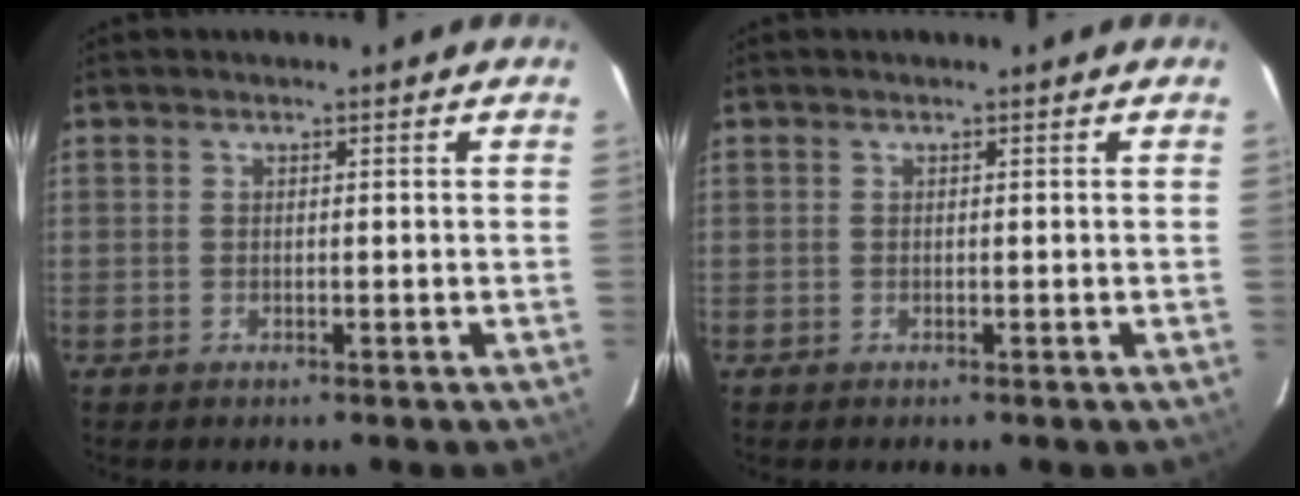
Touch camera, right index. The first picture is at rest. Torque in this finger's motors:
{"motor_torque": [0.01, 0.01, 0.00, 0.00]}